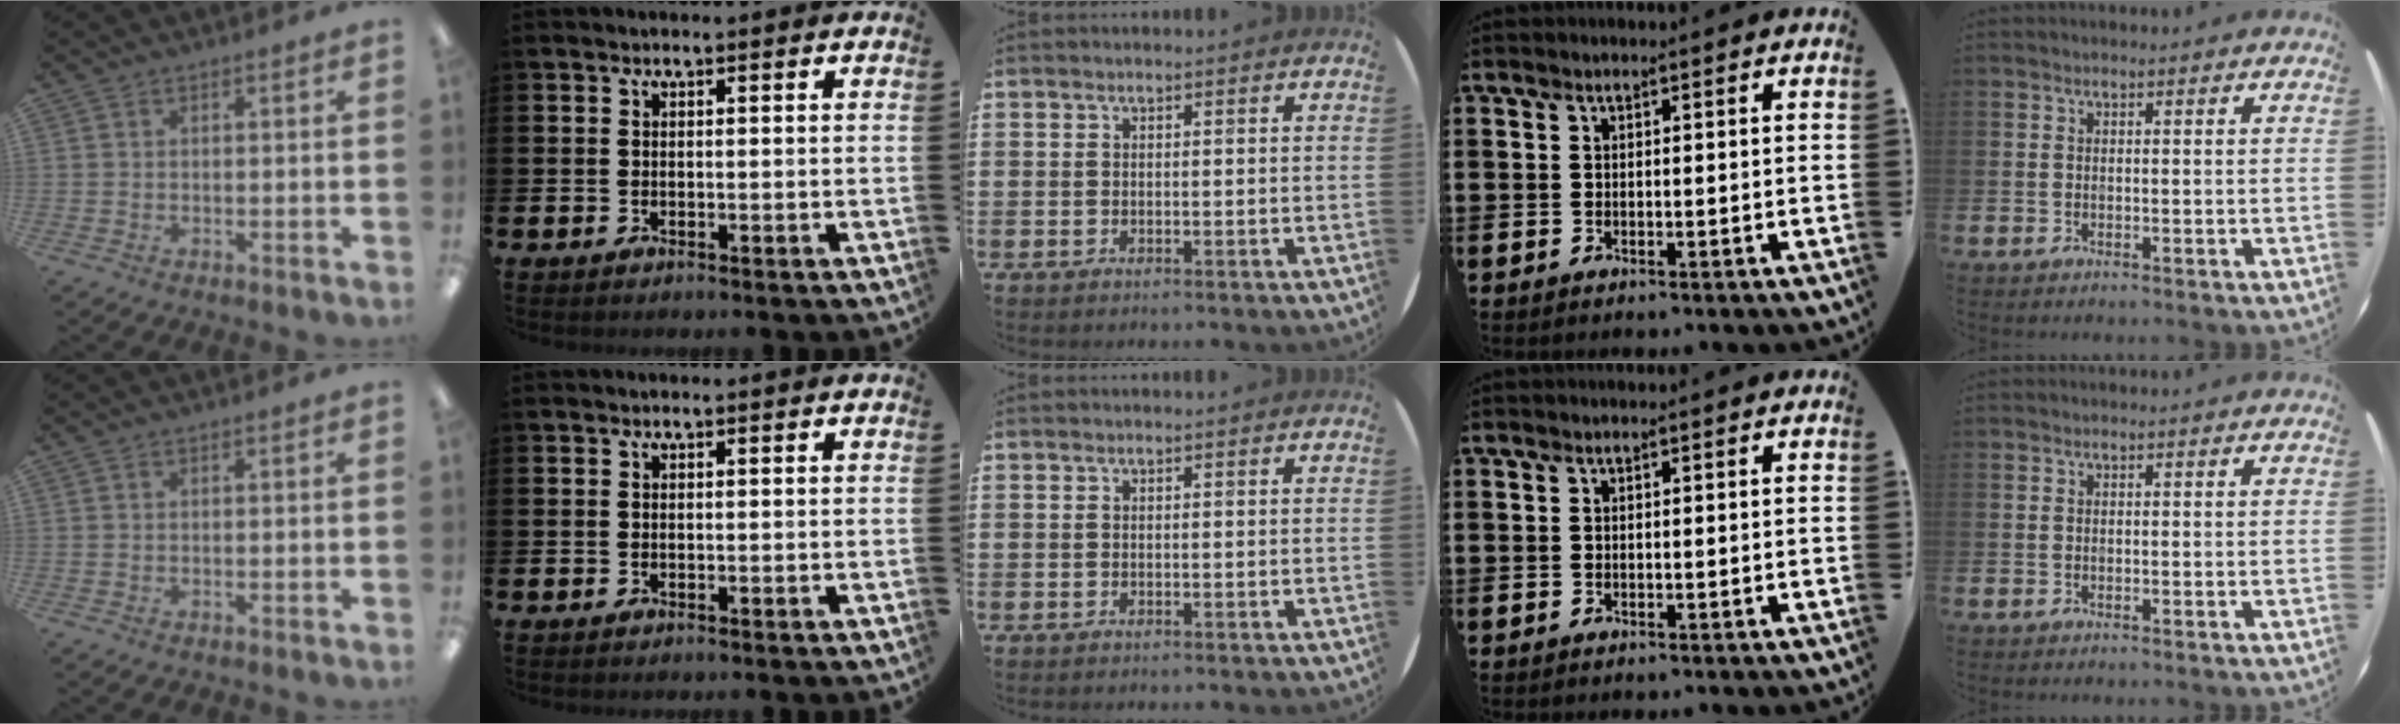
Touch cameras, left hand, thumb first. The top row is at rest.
{}